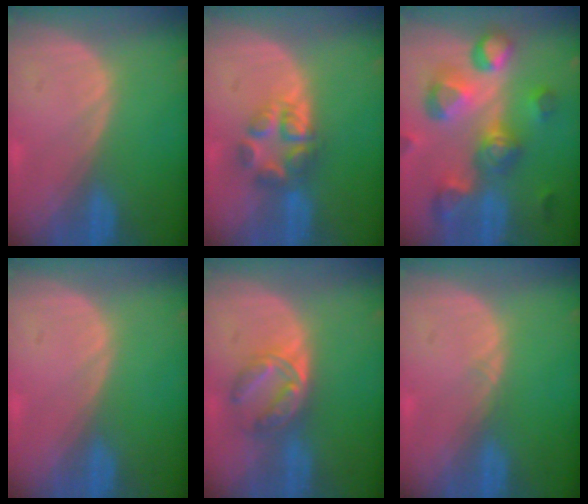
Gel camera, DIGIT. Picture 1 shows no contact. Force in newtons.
{"total": 5.8, "press": 5.6, "slide": 1.6}
{"total": 11.3, "press": 10.1, "slide": 5.1}
{"total": 0.0}
{"total": 5.8, "press": 5.5, "slide": 1.8}
{"total": 0.5, "press": 0.5, "slide": 0.1}